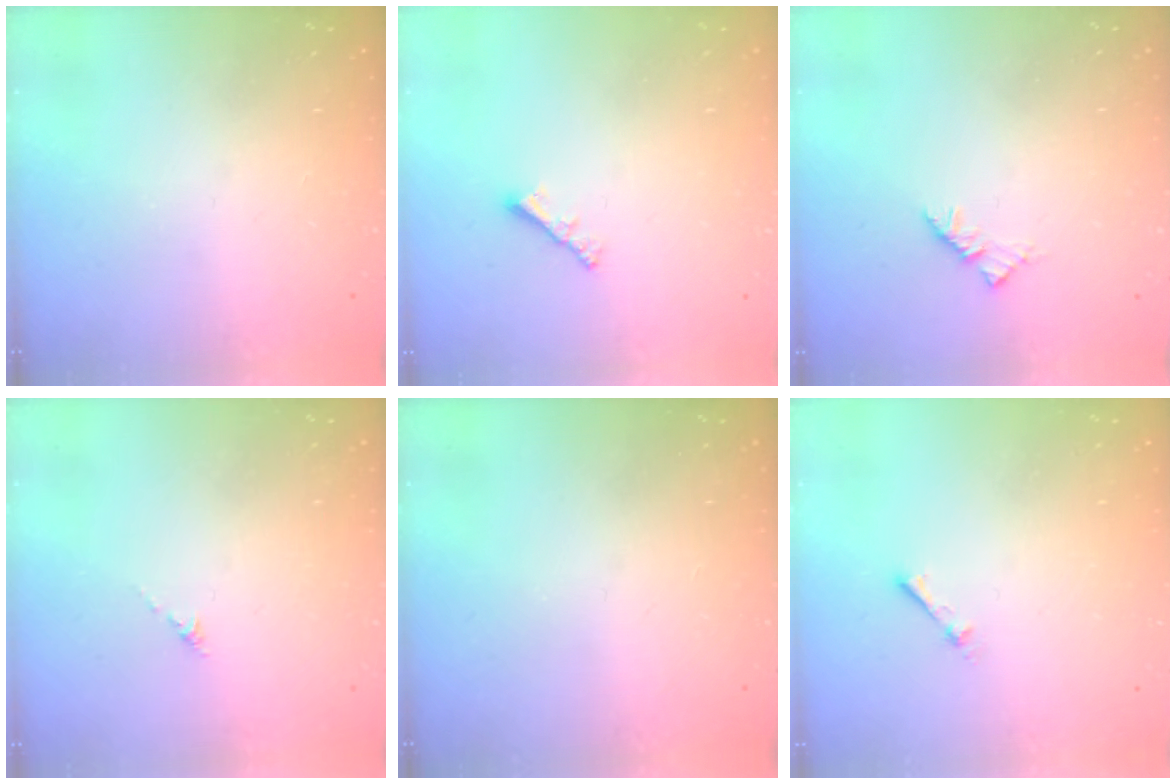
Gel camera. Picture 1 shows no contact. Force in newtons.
{"total": 2.0, "press": 2.0, "slide": 0.5}
{"total": 2.9, "press": 2.8, "slide": 0.7}
{"total": 0.0}
{"total": 0.0}
{"total": 1.7, "press": 1.7, "slide": 0.2}